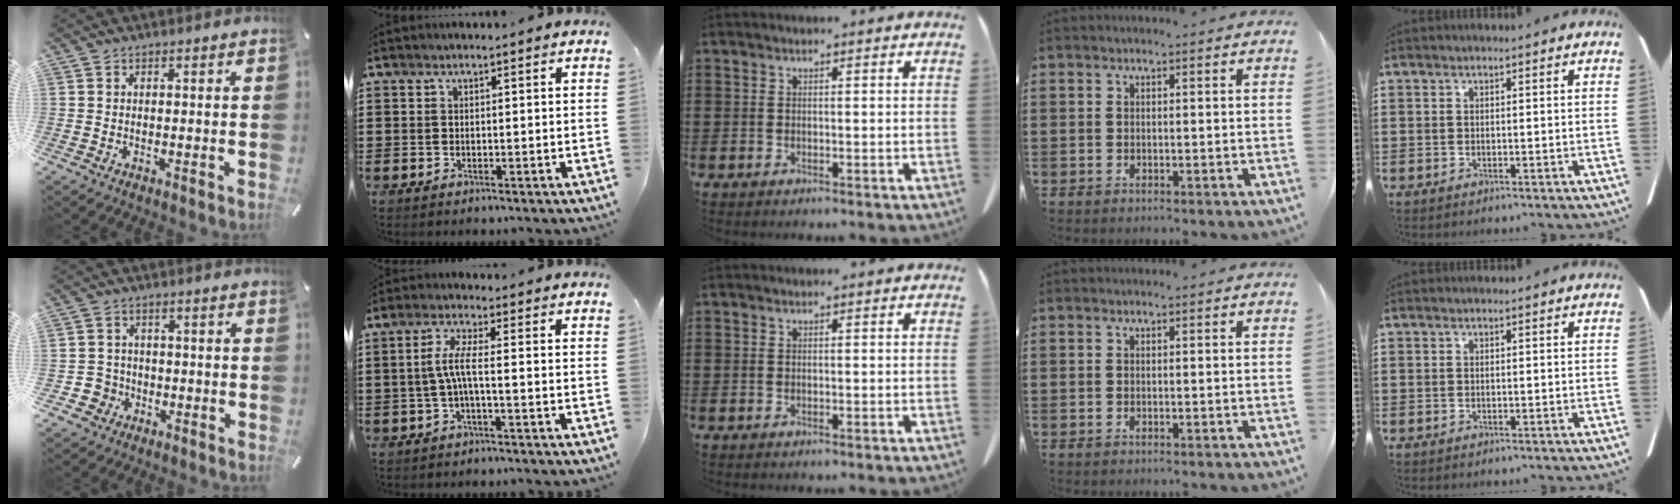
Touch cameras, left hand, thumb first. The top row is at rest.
{"thumb": {"total": 5.0, "force": [-2.0, 4.5, 0.7], "torque": [-0.020, 0.013, -0.037]}, "index": {"total": 4.7, "force": [-0.8, 0.6, 4.6], "torque": [-0.102, -0.003, -0.024]}}